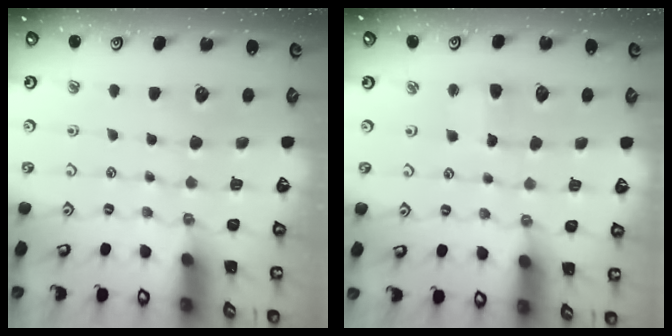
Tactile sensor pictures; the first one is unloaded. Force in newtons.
{"total": 3.6, "press": 3.6, "slide": 0.5}